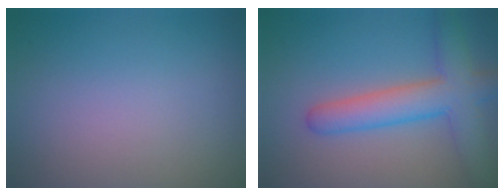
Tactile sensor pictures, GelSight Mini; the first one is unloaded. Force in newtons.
{"total": 5.7, "press": 5.7, "slide": 0.2}